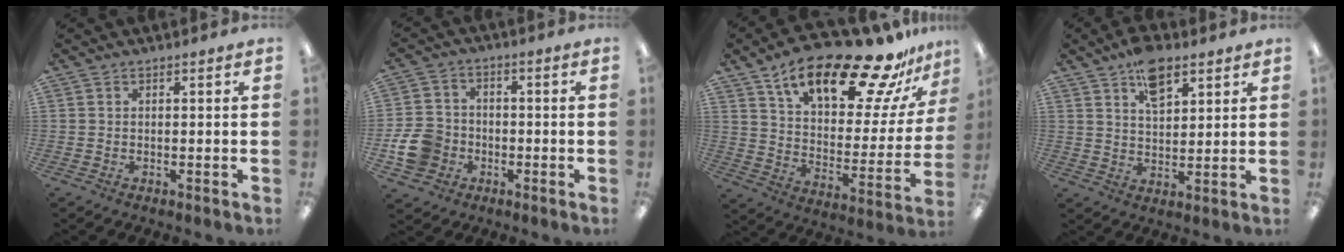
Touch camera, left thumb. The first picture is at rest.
{"total": 10.7, "force": [-3.0, 9.5, 3.9], "torque": [-0.099, 0.030, -0.048]}
{"total": 24.7, "force": [17.6, 8.7, 15.0], "torque": [-0.219, -0.113, 0.287]}
{"total": 8.8, "force": [5.5, 4.5, 5.1], "torque": [-0.074, -0.025, 0.096]}